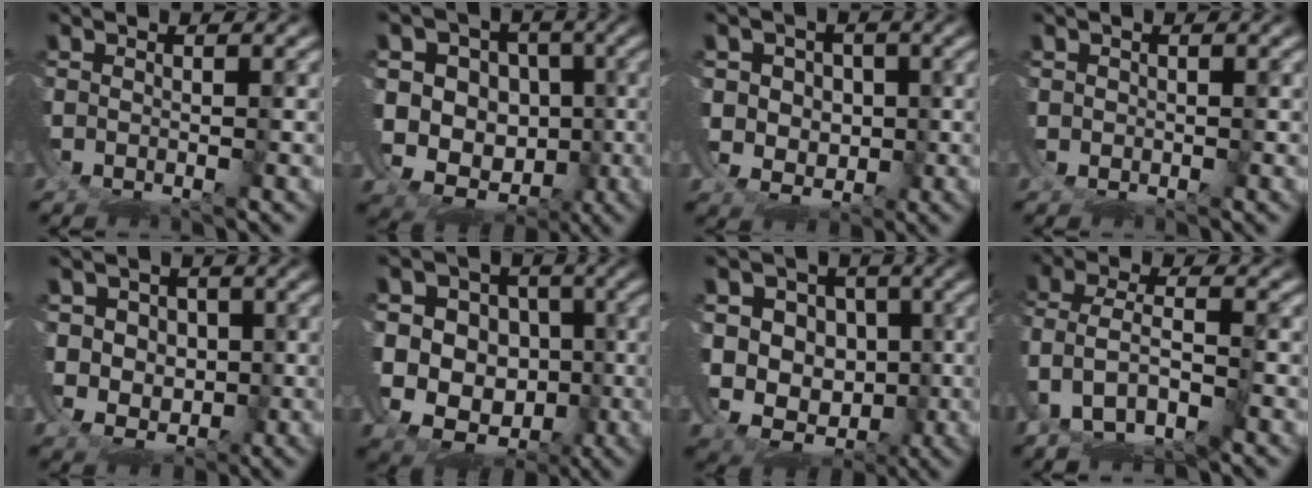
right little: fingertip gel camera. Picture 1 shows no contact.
{"total": 10.8, "force": [-1.0, 9.8, 4.4], "torque": [-0.102, -0.045, -0.009]}
{"total": 2.9, "force": [1.3, 2.6, 0.6], "torque": [-0.014, -0.019, 0.034]}
{"total": 1.1, "force": [0.5, -0.3, -1.0], "torque": [0.010, -0.012, 0.014]}
{"total": 3.4, "force": [1.1, 3.1, 0.9], "torque": [-0.018, -0.021, 0.031]}
{"total": 10.9, "force": [-0.9, 9.9, 4.6], "torque": [-0.105, -0.043, -0.008]}
{"total": 9.2, "force": [-0.7, 8.3, 3.8], "torque": [-0.088, -0.044, 0.000]}
{"total": 7.5, "force": [-2.2, 6.0, 3.8], "torque": [-0.115, -0.022, -0.032]}